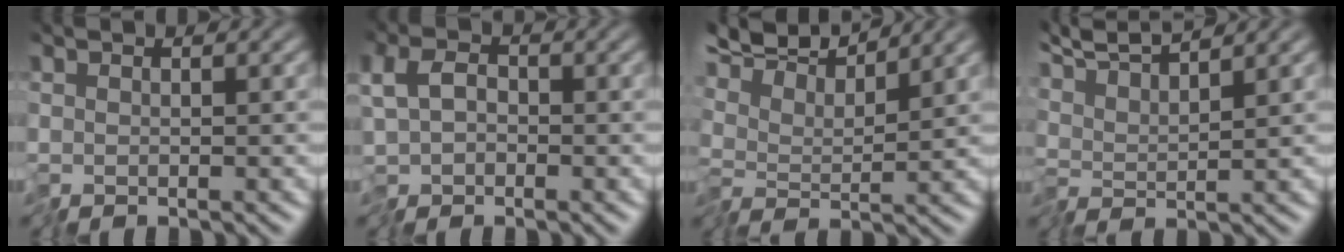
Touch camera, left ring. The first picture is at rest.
{"total": 3.2, "force": [-0.5, 2.3, 2.2], "torque": [-0.046, 0.004, -0.018]}
{"total": 6.2, "force": [5.6, 0.8, 2.8], "torque": [-0.066, 0.018, 0.092]}
{"total": 4.9, "force": [4.5, 0.0, 2.0], "torque": [-0.053, 0.016, 0.080]}